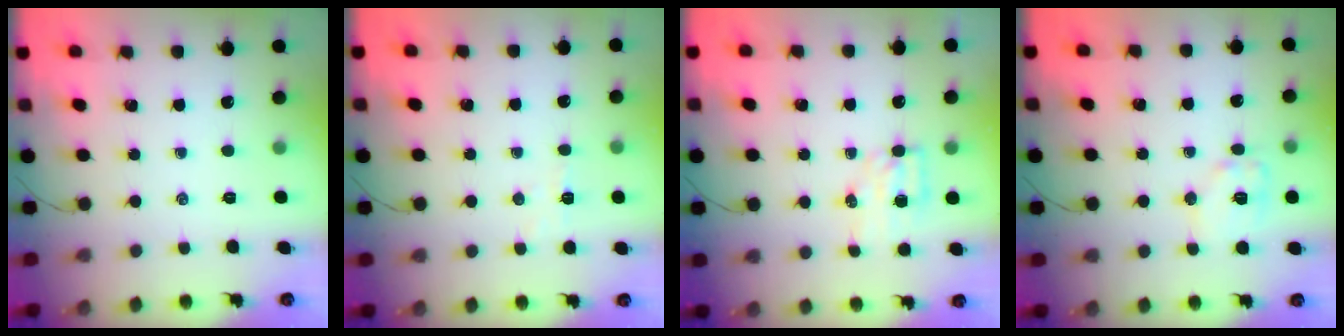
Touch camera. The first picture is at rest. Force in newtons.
{"total": 3.8, "press": 3.6, "slide": 1.2}
{"total": 5.4, "press": 5.4, "slide": 0.7}
{"total": 9.2, "press": 9.2, "slide": 0.9}